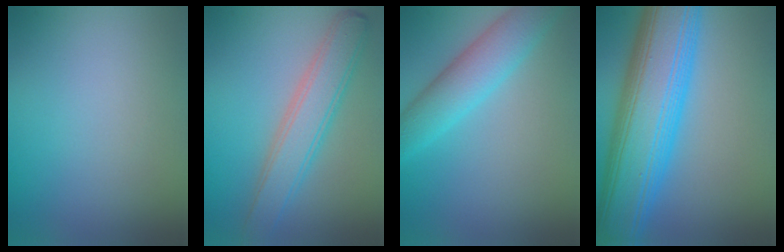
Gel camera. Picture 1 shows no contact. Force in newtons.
{"total": 4.4, "press": 4.4, "slide": 0.2}
{"total": 4.9, "press": 4.9, "slide": 0.2}
{"total": 12.1, "press": 12.1, "slide": 0.2}